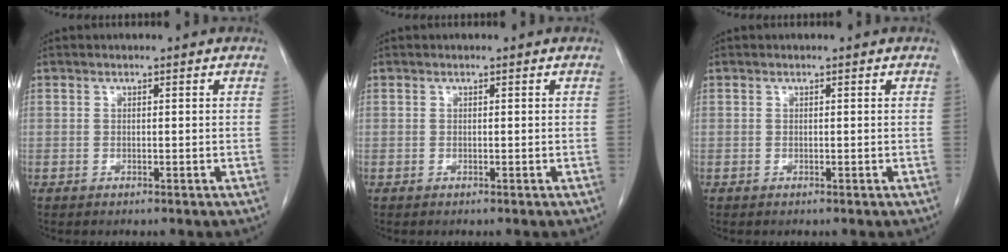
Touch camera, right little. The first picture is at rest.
{"total": 0.0}
{"total": 0.0}